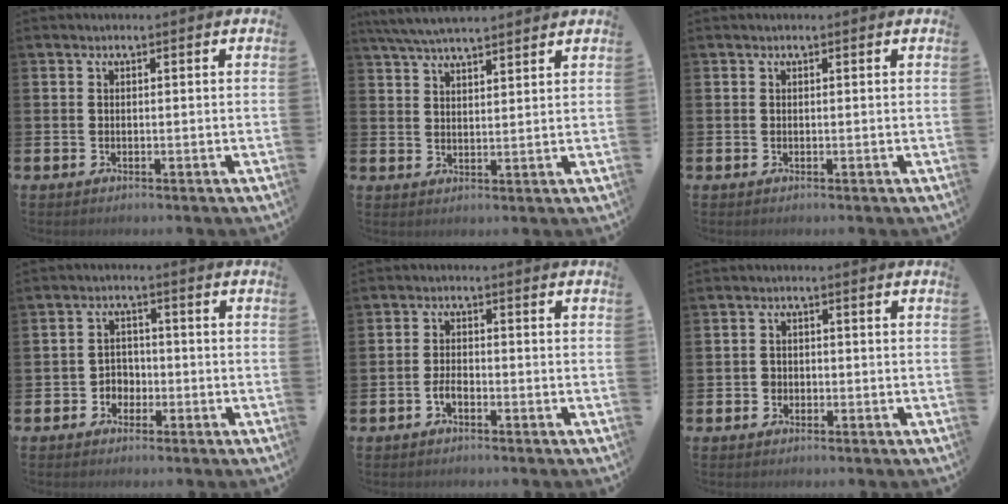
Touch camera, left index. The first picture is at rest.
{"total": 5.8, "force": [5.5, 0.6, 1.7], "torque": [-0.050, -0.015, 0.101]}
{"total": 0.0}
{"total": 2.9, "force": [-1.6, 2.3, 0.6], "torque": [-0.013, 0.005, -0.039]}
{"total": 2.0, "force": [-1.0, 0.9, 1.5], "torque": [-0.023, 0.001, -0.022]}
{"total": 1.6, "force": [-0.6, 1.4, 0.2], "torque": [-0.003, 0.001, -0.016]}